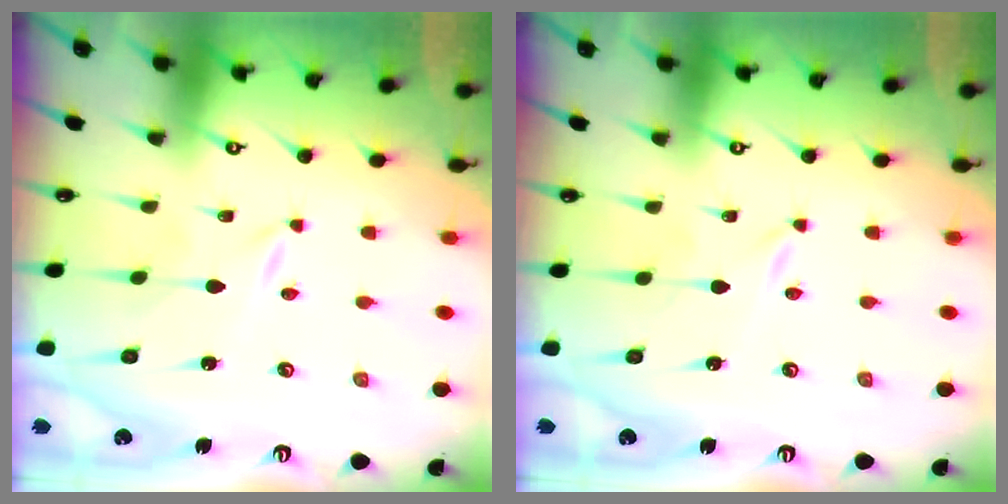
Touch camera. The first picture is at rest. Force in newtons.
{"total": 0.0}